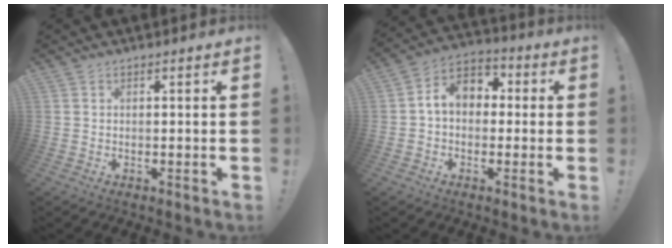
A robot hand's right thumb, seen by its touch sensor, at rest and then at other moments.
{"total": 9.0, "force": [1.0, 6.6, 5.9], "torque": [-0.096, 0.018, 0.026]}